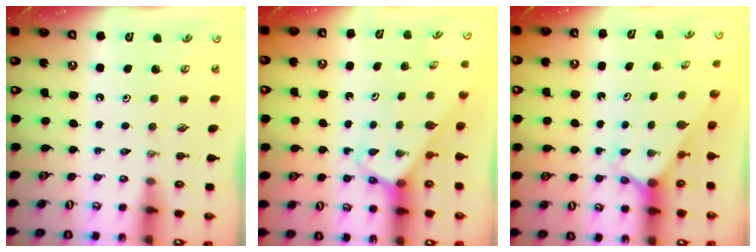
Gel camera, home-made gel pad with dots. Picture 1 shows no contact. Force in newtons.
{"total": 3.2, "press": 3.2, "slide": 0.2}
{"total": 2.2, "press": 2.2, "slide": 0.2}